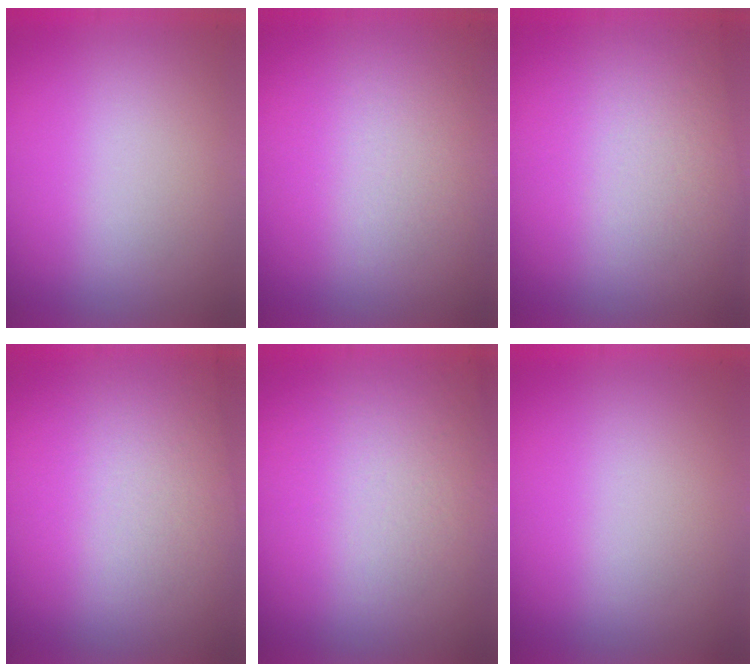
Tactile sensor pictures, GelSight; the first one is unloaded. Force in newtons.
{"total": 2.5}
{"total": 2.9}
{"total": 3.1}
{"total": 4.5}
{"total": 0.0}